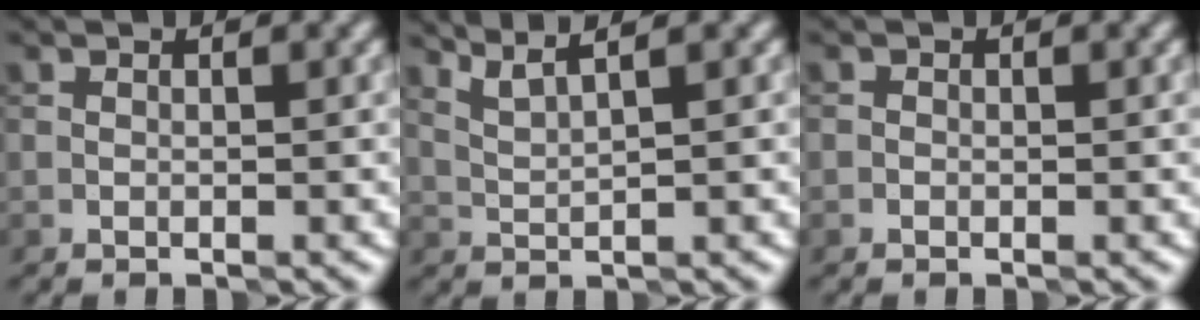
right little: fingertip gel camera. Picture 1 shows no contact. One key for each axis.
{"total": 3.2, "fx": 2.6, "fy": 0.3, "fz": 1.8, "tx": -0.026, "ty": 0.012, "tz": 0.046}
{"total": 0.0}